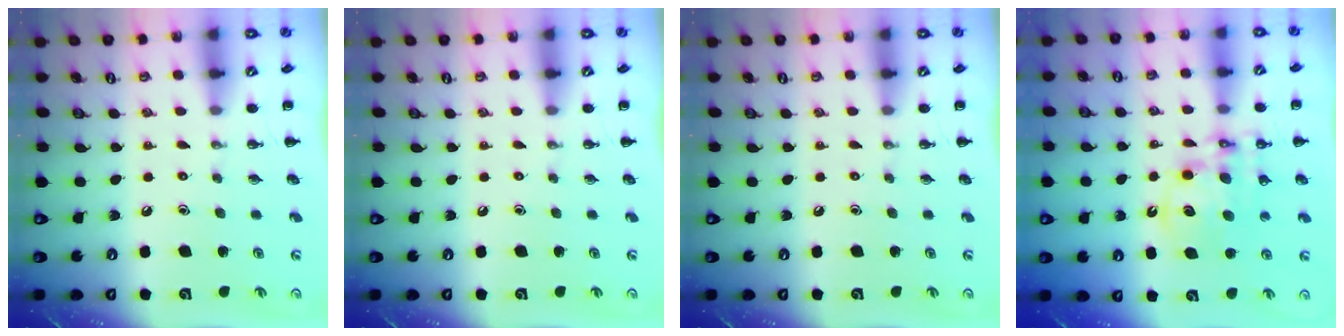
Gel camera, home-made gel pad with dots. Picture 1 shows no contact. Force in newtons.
{"total": 0.0}
{"total": 0.0}
{"total": 12.2, "press": 11.8, "slide": 3.0}